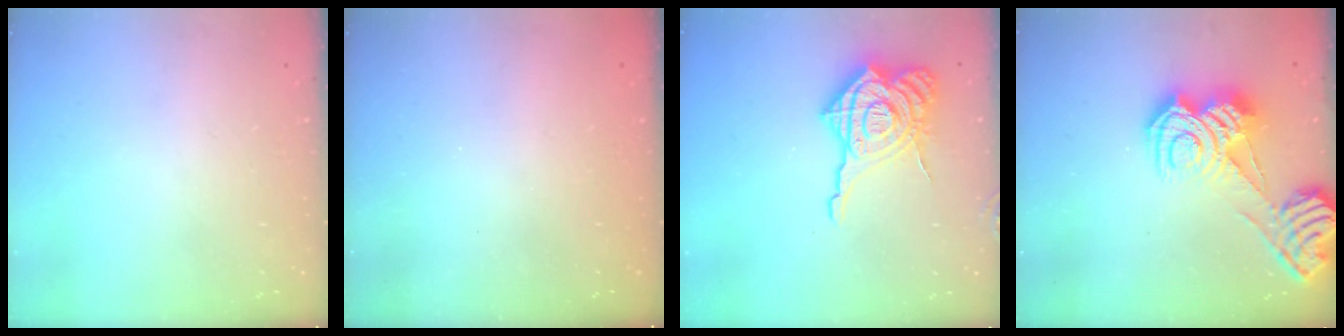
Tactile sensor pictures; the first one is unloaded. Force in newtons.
{"total": 2.4, "press": 2.3, "slide": 0.8}
{"total": 20.1, "press": 20.0, "slide": 2.1}
{"total": 12.3, "press": 12.2, "slide": 1.2}